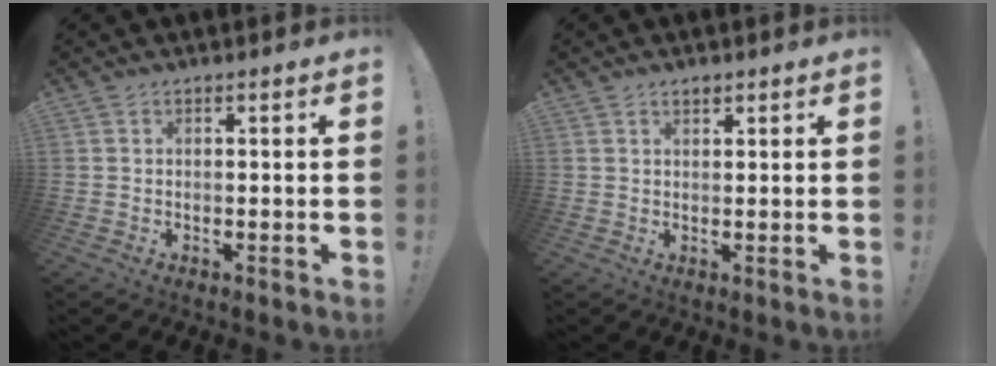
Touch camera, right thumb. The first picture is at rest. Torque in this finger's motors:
{"motor_torque": [-0.13, 0.47, 0.24, -0.10, 0.00]}